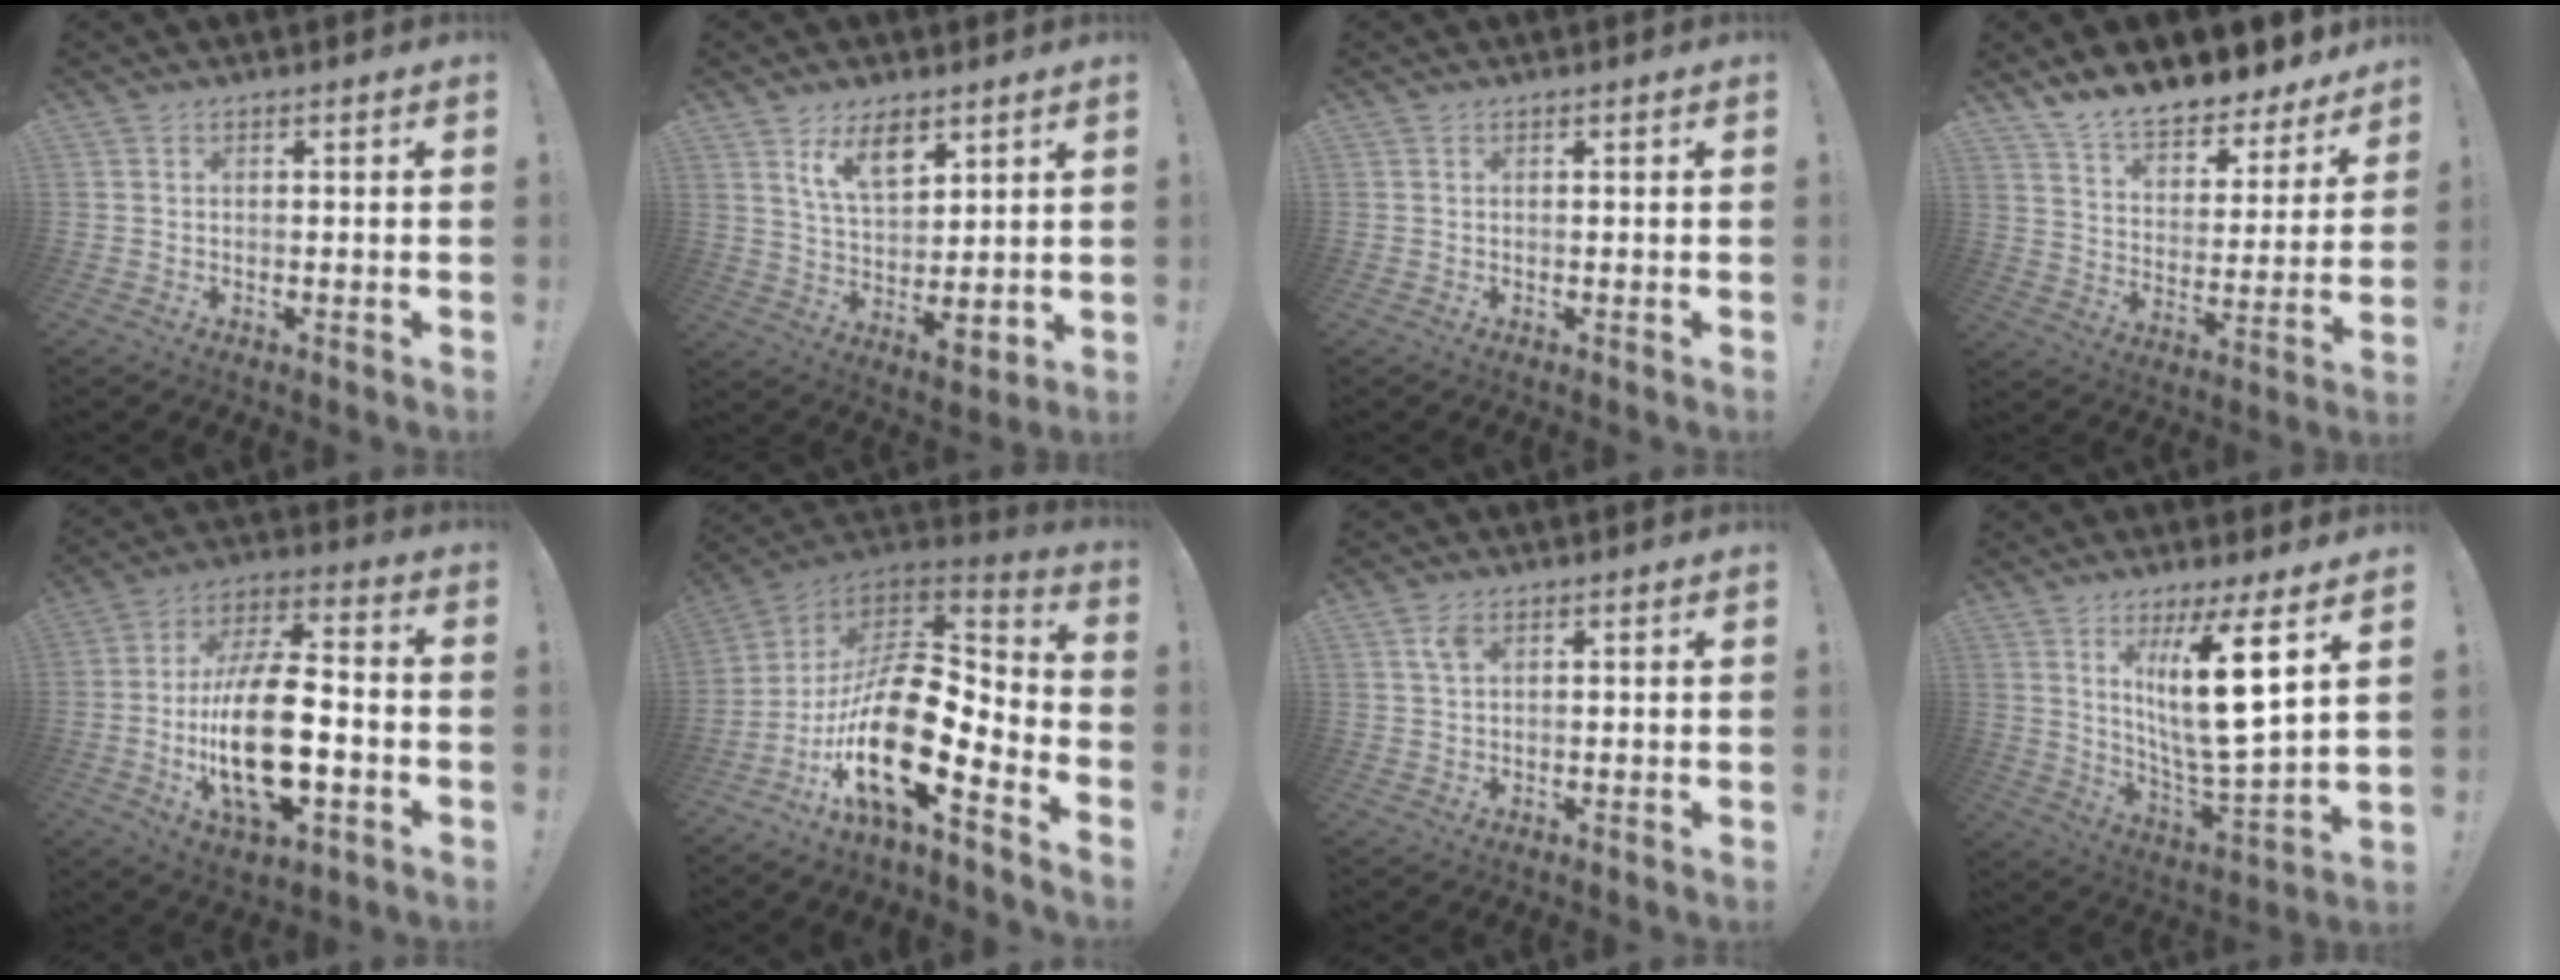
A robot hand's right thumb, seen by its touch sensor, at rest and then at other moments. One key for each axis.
{"total": 11.8, "fx": 7.3, "fy": 6.1, "fz": 6.9, "tx": -0.114, "ty": -0.040, "tz": 0.140}
{"total": 0.0}
{"total": 12.1, "fx": 11.1, "fy": 3.5, "fz": 3.5, "tx": -0.075, "ty": -0.094, "tz": 0.198}
{"total": 21.4, "fx": -4.8, "fy": 9.4, "fz": 18.6, "tx": -0.354, "ty": 0.012, "tz": -0.082}
{"total": 22.5, "fx": -6.8, "fy": 8.9, "fz": 19.5, "tx": -0.377, "ty": 0.023, "tz": -0.114}
{"total": 3.3, "fx": 1.5, "fy": 1.5, "fz": 2.5, "tx": -0.044, "ty": -0.001, "tz": 0.025}
{"total": 17.2, "fx": 7.4, "fy": 2.6, "fz": 15.3, "tx": -0.257, "ty": -0.051, "tz": 0.104}